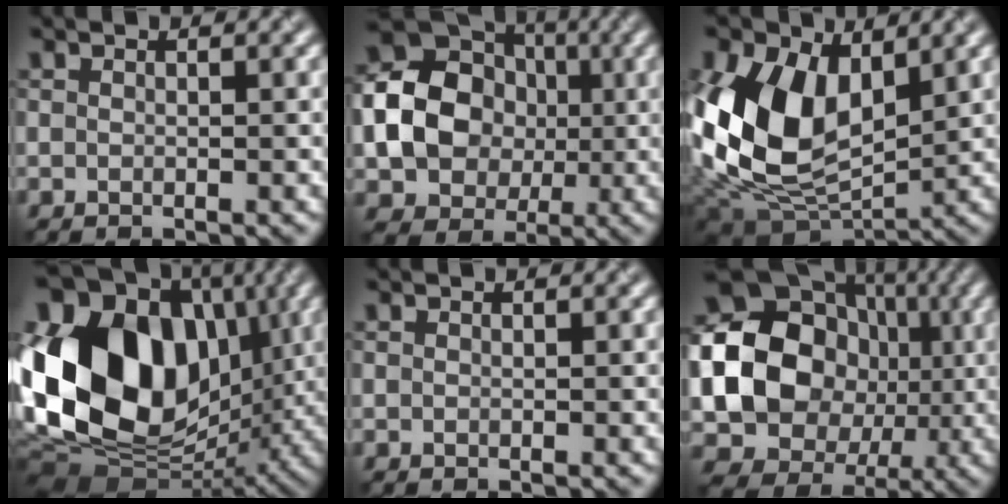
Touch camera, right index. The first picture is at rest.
{"total": 10.9, "force": [-0.3, 9.3, 5.7], "torque": [-0.099, 0.010, -0.026]}
{"total": 12.2, "force": [2.4, 7.8, 9.1], "torque": [-0.206, -0.002, 0.033]}
{"total": 18.8, "force": [2.7, 13.9, 12.3], "torque": [-0.254, 0.016, 0.041]}
{"total": 0.0}
{"total": 16.6, "force": [0.2, 14.6, 8.0], "torque": [-0.148, -0.004, -0.019]}